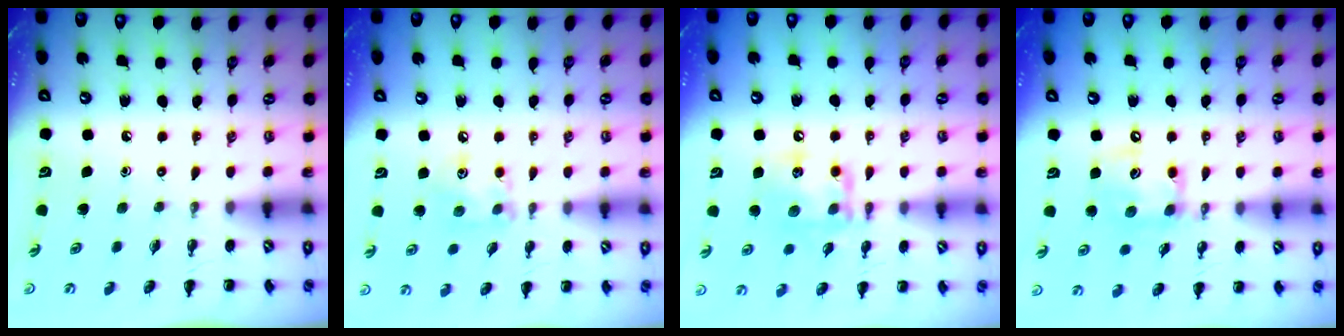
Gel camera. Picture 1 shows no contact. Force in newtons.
{"total": 5.9, "press": 5.9, "slide": 0.3}
{"total": 13.8, "press": 13.7, "slide": 1.6}
{"total": 11.5, "press": 11.3, "slide": 1.8}